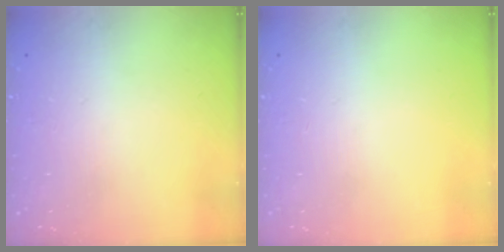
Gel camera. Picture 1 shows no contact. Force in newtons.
{"total": 0.0}